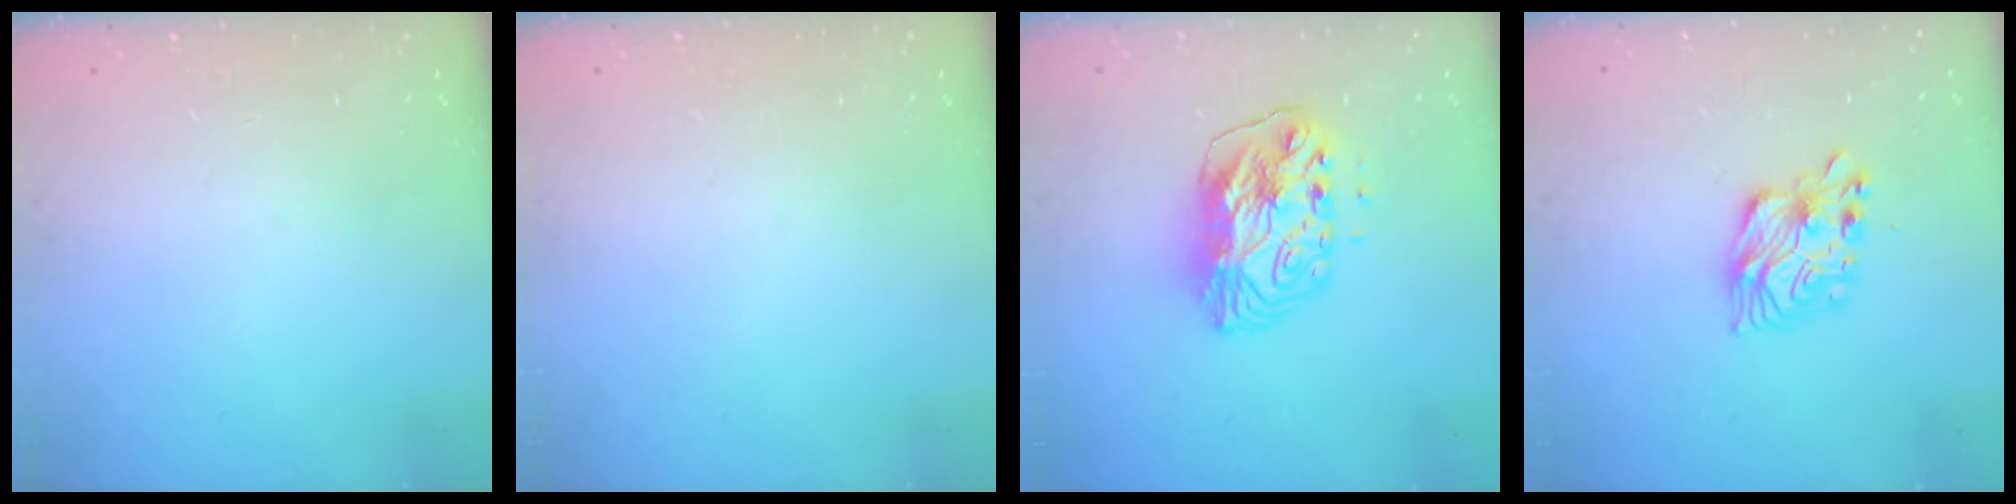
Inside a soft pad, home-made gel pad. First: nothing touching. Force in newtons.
{"total": 0.0}
{"total": 10.8, "press": 10.8, "slide": 1.0}
{"total": 11.5, "press": 11.5, "slide": 0.4}